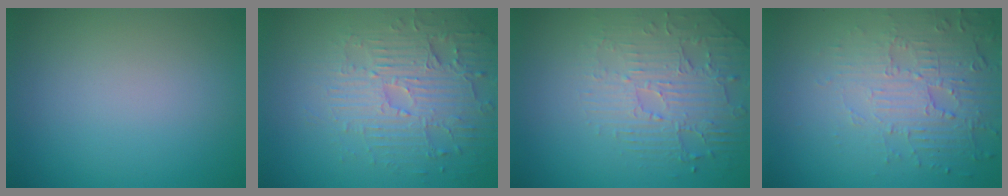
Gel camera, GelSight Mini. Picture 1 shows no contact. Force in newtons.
{"total": 4.4, "press": 4.0, "slide": 1.7}
{"total": 2.8, "press": 2.5, "slide": 1.4}
{"total": 5.7, "press": 3.7, "slide": 4.3}